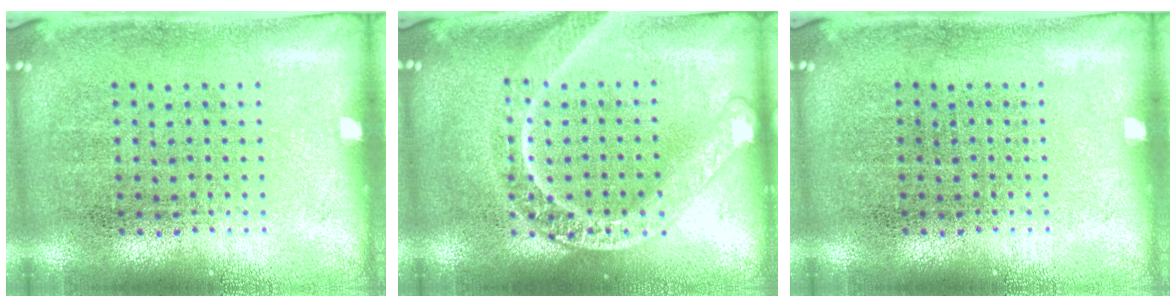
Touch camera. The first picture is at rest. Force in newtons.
{"total": 3.5, "press": 3.4, "slide": 0.5}
{"total": 0.0}